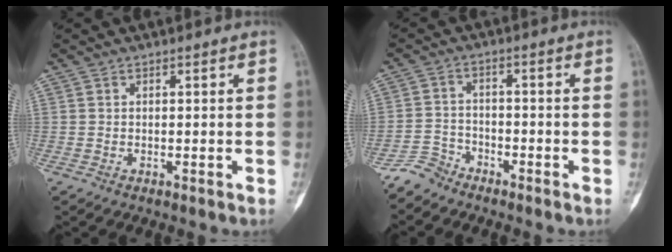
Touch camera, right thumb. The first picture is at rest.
{"total": 4.3, "force": [-3.9, 1.8, 0.0], "torque": [0.005, 0.017, -0.085]}